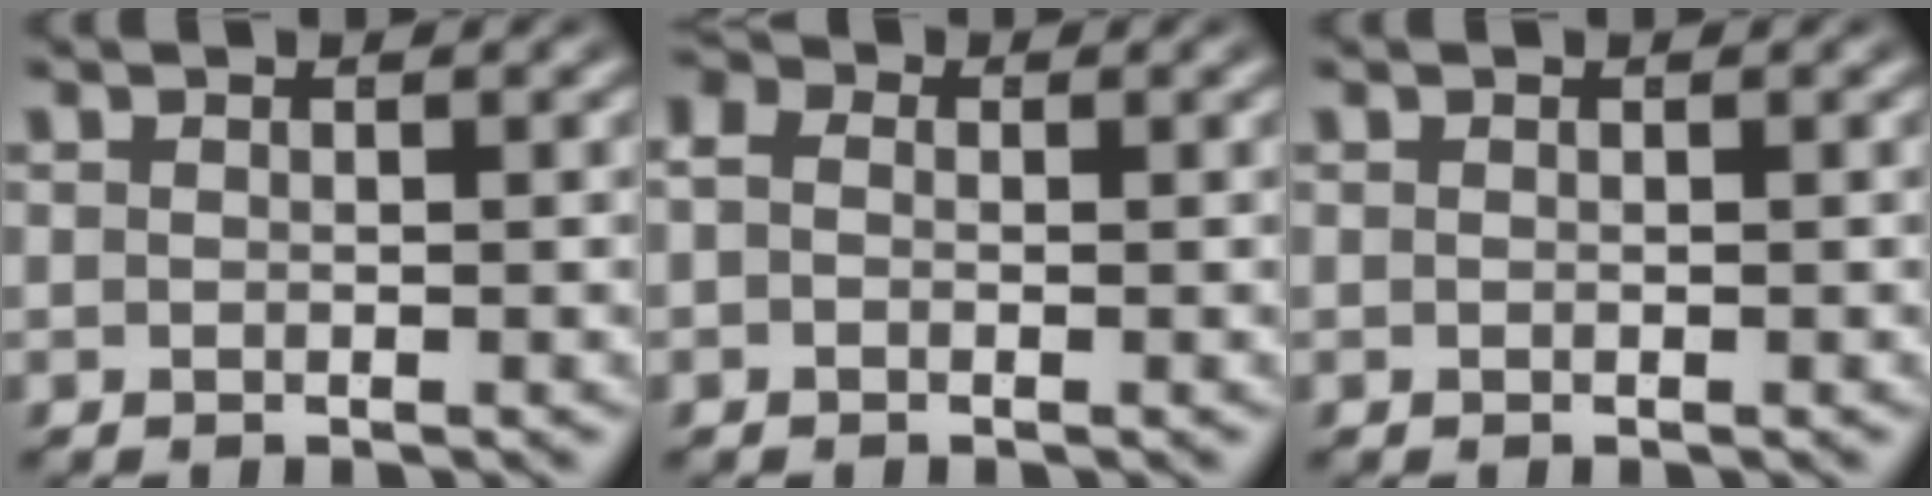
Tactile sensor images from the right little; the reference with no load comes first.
{"total": 2.6, "force": [0.4, 2.3, 1.2], "torque": [-0.030, 0.004, -0.002]}
{"total": 0.0}